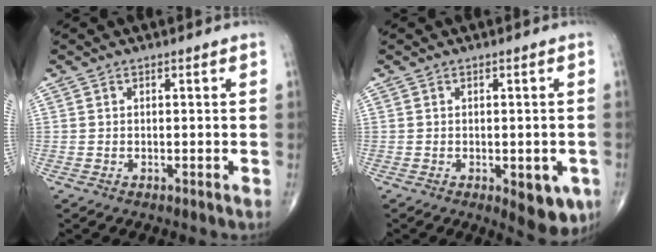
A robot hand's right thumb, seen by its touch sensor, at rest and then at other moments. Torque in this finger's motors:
{"motor_torque": [1.28, 0.93, 0.35, -0.55, 0.22]}